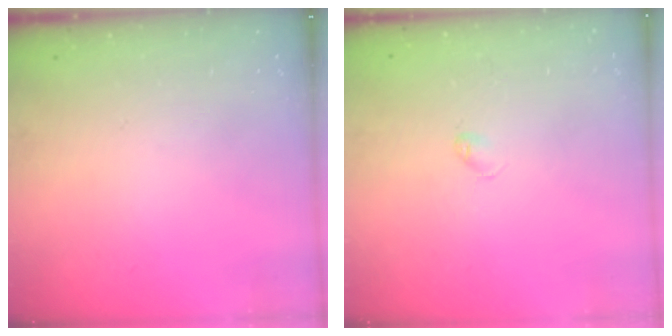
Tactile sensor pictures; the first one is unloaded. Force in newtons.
{"total": 2.4, "press": 2.4, "slide": 0.4}